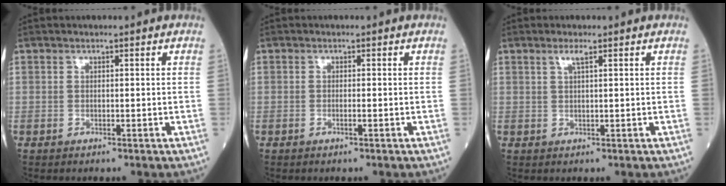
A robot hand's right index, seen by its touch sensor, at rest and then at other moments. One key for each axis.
{"total": 0.7, "fx": -0.3, "fy": -0.2, "fz": 0.5, "tx": -0.012, "ty": 0.000, "tz": -0.006}
{"total": 1.7, "fx": 1.0, "fy": 0.0, "fz": 1.4, "tx": -0.031, "ty": 0.003, "tz": 0.019}